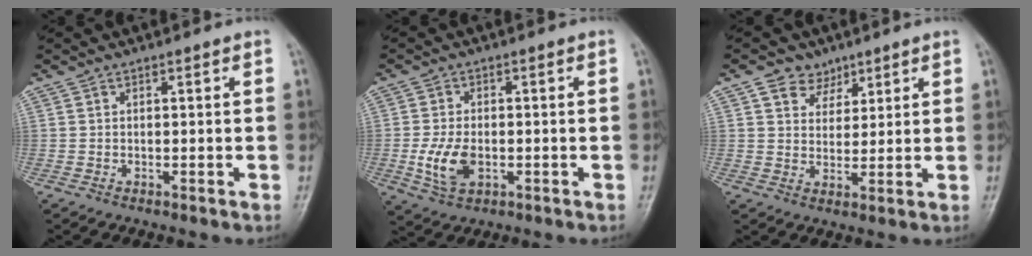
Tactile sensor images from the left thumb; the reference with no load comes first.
{"total": 6.9, "force": [-1.4, 4.3, 5.2], "torque": [-0.102, -0.001, -0.022]}
{"total": 5.3, "force": [3.3, 3.9, 1.3], "torque": [0.003, -0.017, 0.055]}